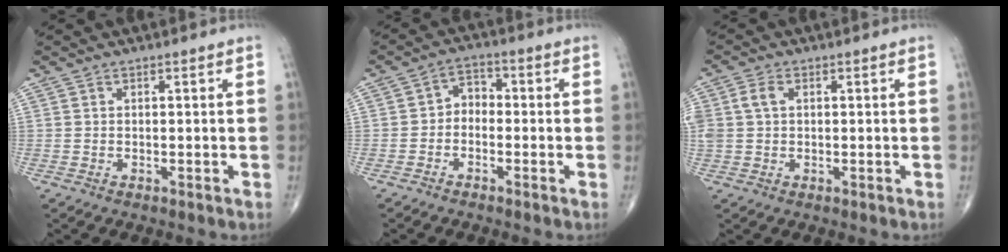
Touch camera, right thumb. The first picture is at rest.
{"total": 3.7, "force": [-1.1, 2.8, 2.1], "torque": [-0.013, 0.022, -0.036]}
{"total": 4.8, "force": [0.9, 3.4, 3.3], "torque": [-0.084, 0.014, 0.020]}